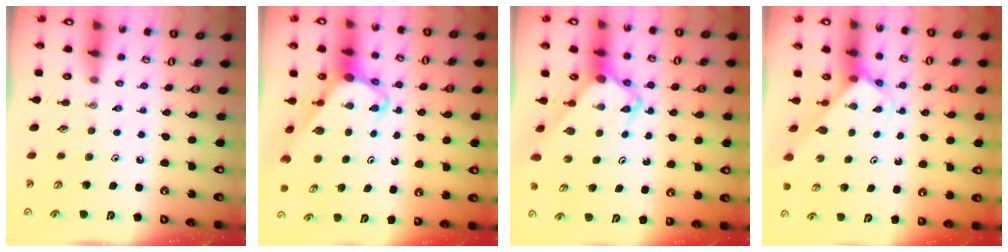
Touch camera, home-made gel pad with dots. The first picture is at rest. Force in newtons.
{"total": 4.7, "press": 4.7, "slide": 0.2}
{"total": 6.3, "press": 6.3, "slide": 0.4}
{"total": 2.8, "press": 2.8, "slide": 0.1}